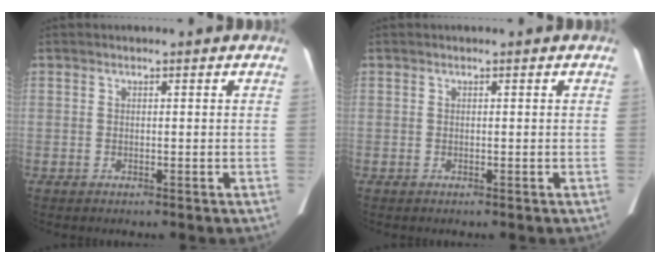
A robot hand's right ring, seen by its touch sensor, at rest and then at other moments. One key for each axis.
{"total": 0.0}